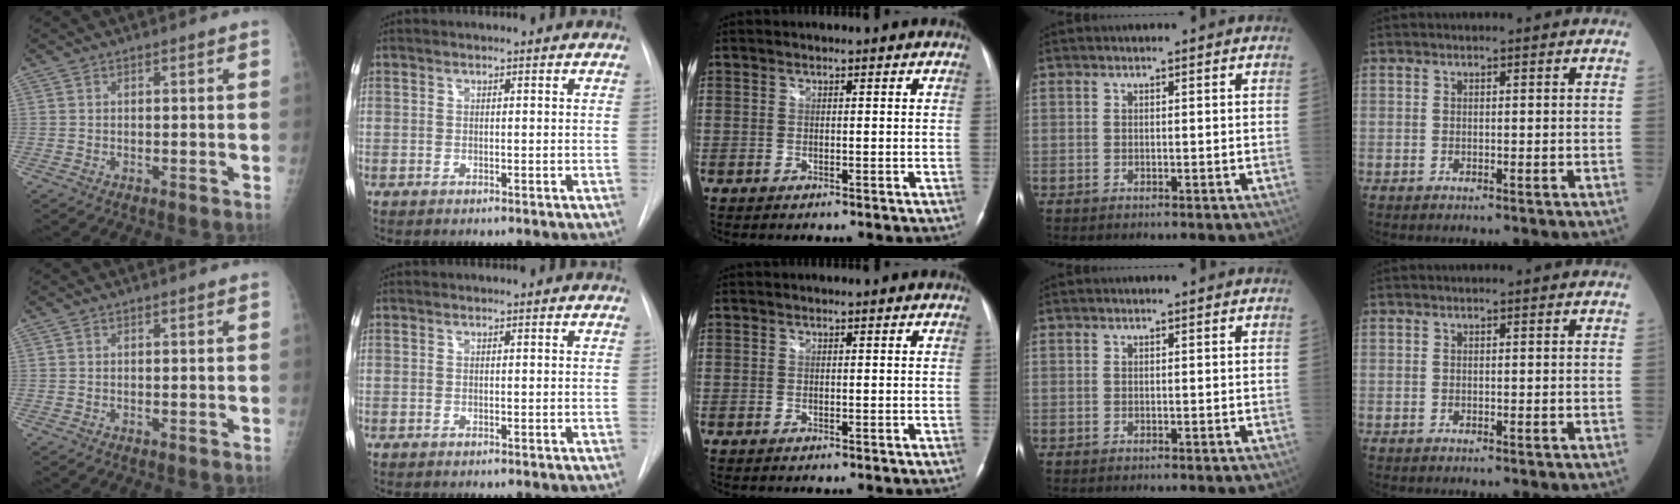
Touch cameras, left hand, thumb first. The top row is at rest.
{}